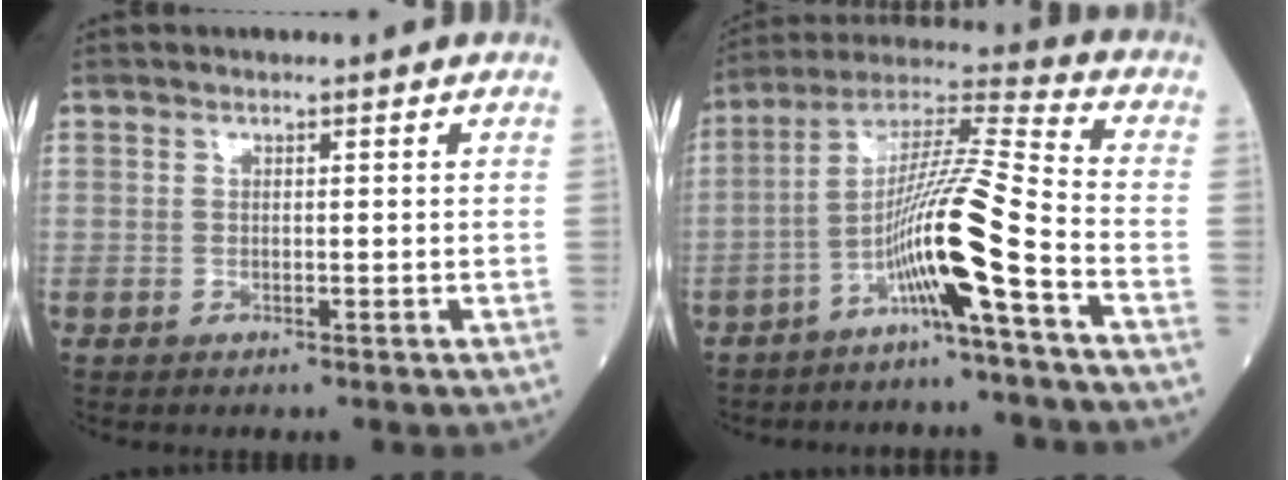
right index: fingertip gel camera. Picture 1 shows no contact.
{"total": 12.3, "force": [-5.3, -1.1, 11.1], "torque": [-0.208, 0.009, -0.103]}